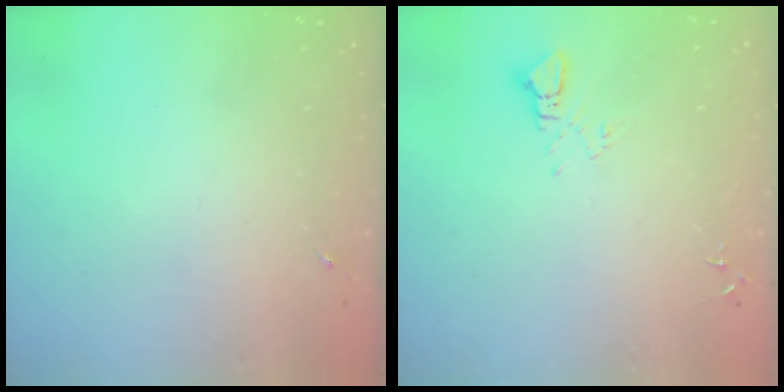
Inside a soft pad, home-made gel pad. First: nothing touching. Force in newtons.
{"total": 3.4, "press": 3.4, "slide": 0.2}